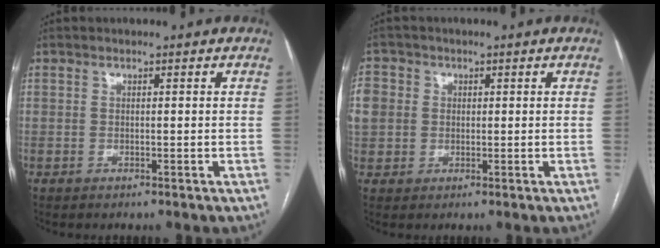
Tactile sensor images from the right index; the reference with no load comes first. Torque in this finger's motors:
{"motor_torque": [1.46, 0.08, 0.67, 0.15]}